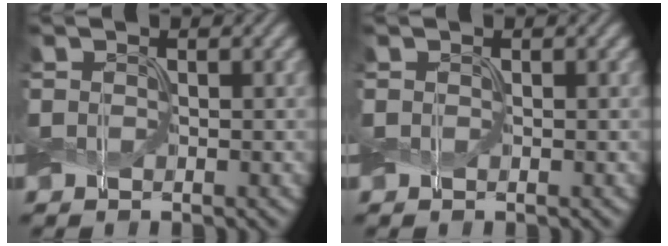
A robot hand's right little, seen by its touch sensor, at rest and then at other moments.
{"total": 0.0}